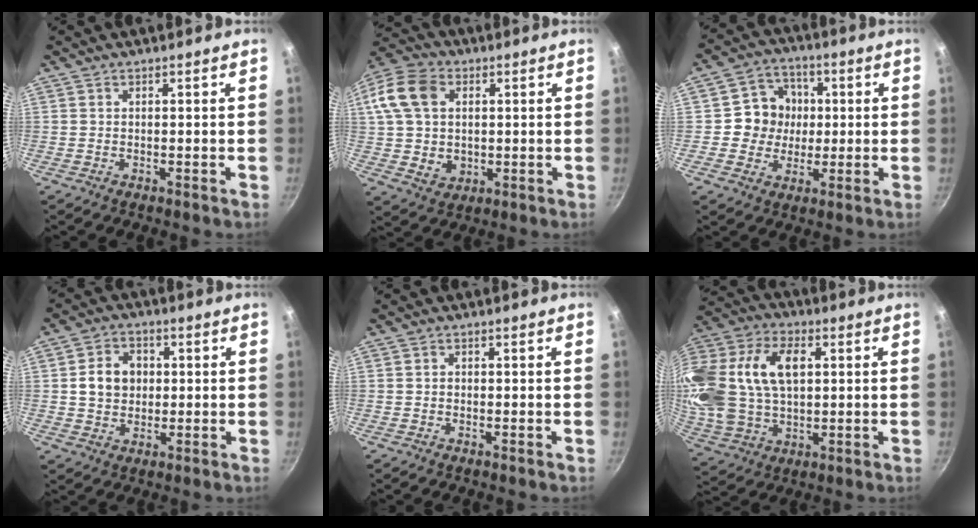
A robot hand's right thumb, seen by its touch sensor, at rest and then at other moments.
{"total": 15.1, "force": [2.7, 11.6, 9.2], "torque": [-0.170, 0.010, 0.046]}
{"total": 9.1, "force": [0.6, 8.6, 3.0], "torque": [-0.004, 0.011, -0.003]}
{"total": 7.5, "force": [0.9, 6.2, 4.1], "torque": [-0.047, 0.009, 0.009]}
{"total": 0.8, "force": [-0.1, 0.7, 0.3], "torque": [-0.005, 0.004, -0.003]}
{"total": 24.8, "force": [5.0, 16.2, 18.1], "torque": [-0.384, 0.016, 0.094]}